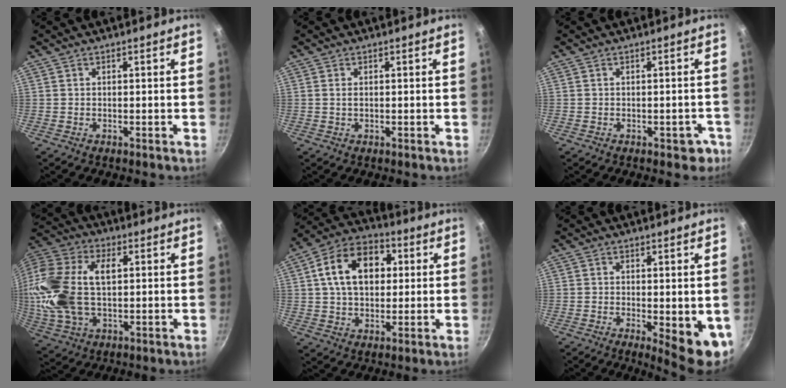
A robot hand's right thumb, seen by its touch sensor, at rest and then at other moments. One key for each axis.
{"total": 1.1, "fx": 0.2, "fy": 0.6, "fz": 0.9, "tx": -0.016, "ty": 0.001, "tz": 0.002}
{"total": 3.4, "fx": -1.6, "fy": 2.2, "fz": 2.0, "tx": 0.000, "ty": 0.026, "tz": -0.005}
{"total": 21.1, "fx": 2.2, "fy": 12.7, "fz": 16.7, "tx": -0.349, "ty": 0.019, "tz": 0.036}
{"total": 15.5, "fx": 3.2, "fy": 10.7, "fz": 10.7, "tx": -0.148, "ty": 0.020, "tz": 0.039}
{"total": 8.4, "fx": -1.2, "fy": 2.7, "fz": 7.8, "tx": -0.087, "ty": -0.010, "tz": -0.007}